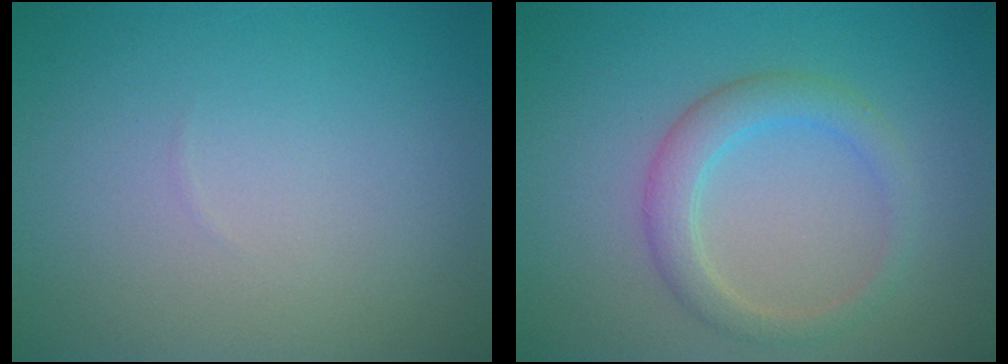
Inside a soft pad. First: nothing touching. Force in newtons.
{"total": 2.9, "press": 2.9, "slide": 0.4}